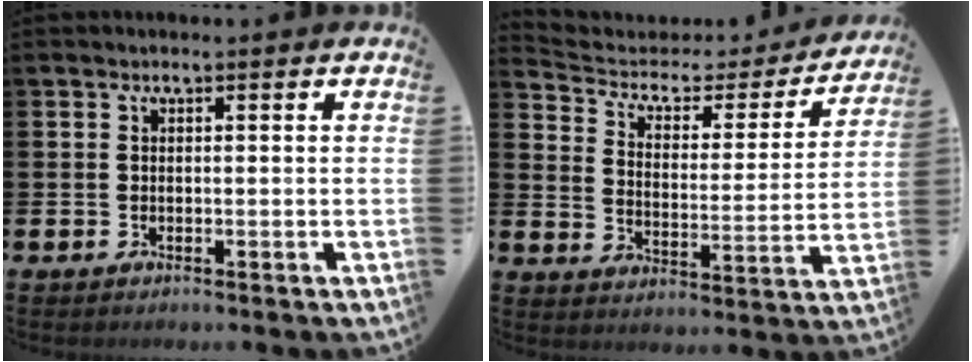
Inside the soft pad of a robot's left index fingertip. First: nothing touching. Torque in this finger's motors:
{"motor_torque": [-0.78, -1.18, -0.07, -0.02]}